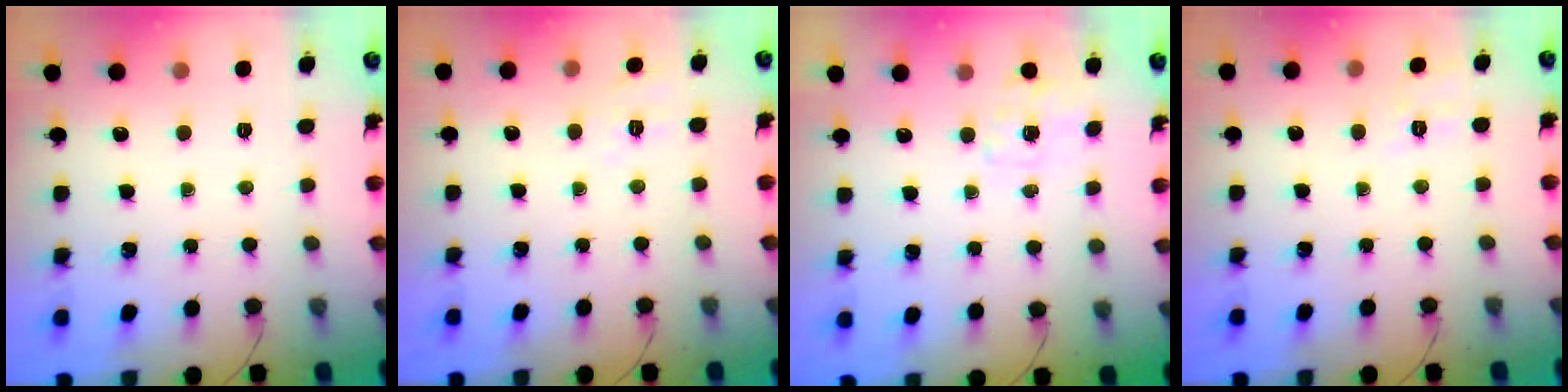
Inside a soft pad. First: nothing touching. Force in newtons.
{"total": 5.5, "press": 5.0, "slide": 2.3}
{"total": 2.3, "press": 2.1, "slide": 1.0}
{"total": 8.5, "press": 8.1, "slide": 2.3}